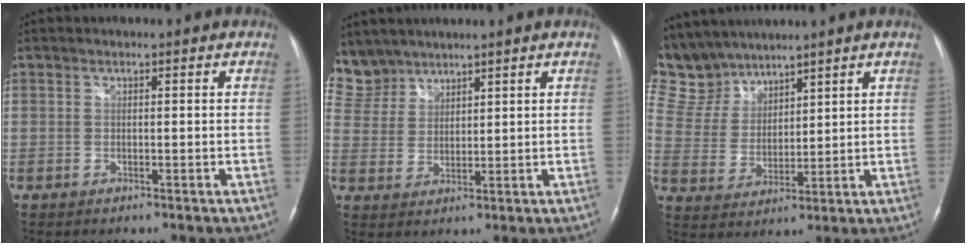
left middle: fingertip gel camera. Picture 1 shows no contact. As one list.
[{"total": 7.2, "force": [6.4, 3.3, -0.2], "torque": [-0.002, 0.011, 0.140]}, {"total": 11.0, "force": [10.1, 4.2, 1.3], "torque": [-0.046, 0.018, 0.220]}]